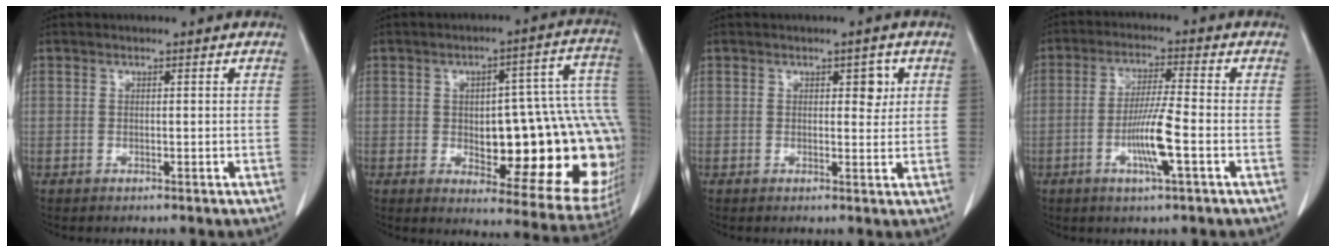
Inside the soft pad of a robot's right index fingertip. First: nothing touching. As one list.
[{"total": 24.7, "force": [-2.4, 7.1, 23.5], "torque": [-0.212, 0.035, -0.004]}, {"total": 2.7, "force": [1.0, 1.4, 2.1], "torque": [-0.022, 0.002, 0.013]}, {"total": 7.6, "force": [-2.4, -0.1, 7.2], "torque": [-0.137, -0.006, -0.047]}]